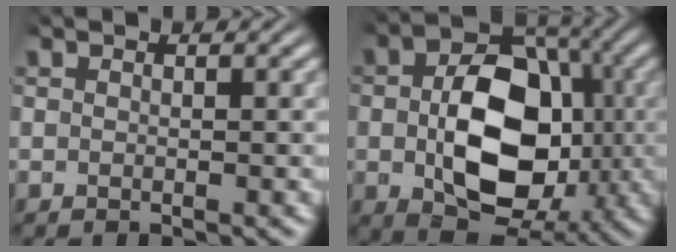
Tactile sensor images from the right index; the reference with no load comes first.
{"total": 12.9, "force": [-1.4, 8.7, 9.3], "torque": [-0.180, -0.040, -0.007]}